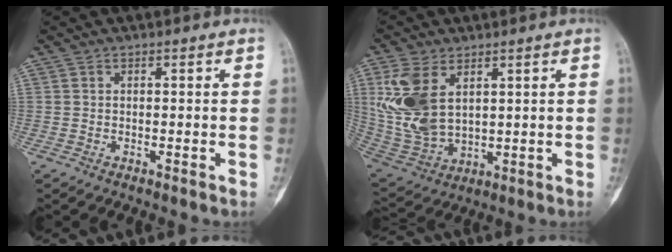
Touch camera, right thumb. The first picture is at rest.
{"total": 13.4, "force": [4.1, 8.0, 10.0], "torque": [-0.209, -0.016, 0.098]}